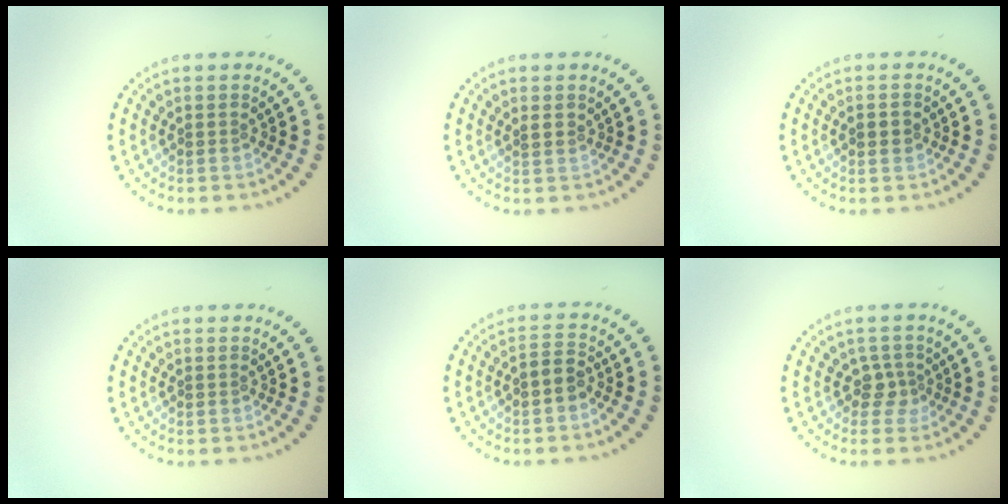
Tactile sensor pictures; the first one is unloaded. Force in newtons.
{"total": 0.5, "press": 0.4, "slide": 0.4}
{"total": 1.1, "press": 1.1, "slide": 0.2}
{"total": 0.0}
{"total": 1.9, "press": 1.7, "slide": 0.9}
{"total": 1.8, "press": 1.3, "slide": 1.2}